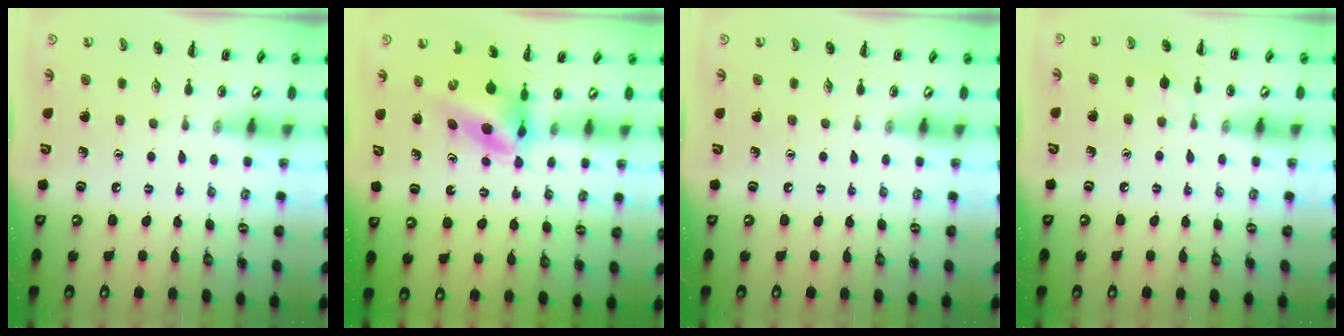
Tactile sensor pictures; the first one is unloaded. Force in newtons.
{"total": 5.9, "press": 5.7, "slide": 1.3}
{"total": 0.0}
{"total": 5.2, "press": 4.9, "slide": 1.7}